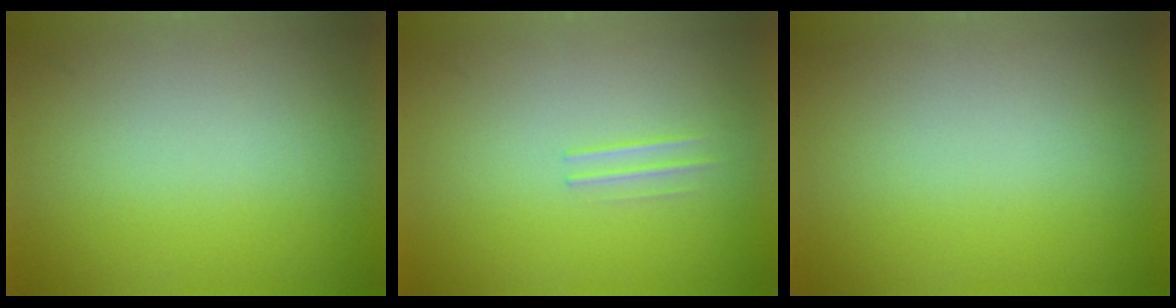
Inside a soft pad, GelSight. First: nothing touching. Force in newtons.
{"total": 1.2}
{"total": 0.0}